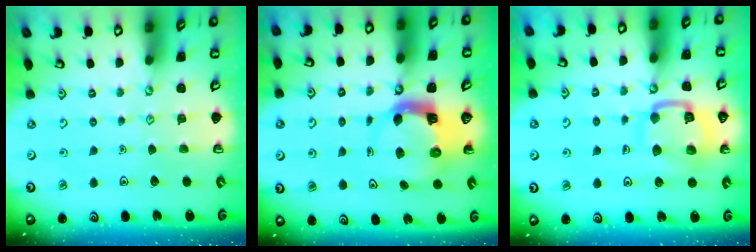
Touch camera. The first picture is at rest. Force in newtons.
{"total": 4.3, "press": 4.3, "slide": 0.6}
{"total": 14.0, "press": 13.9, "slide": 1.3}